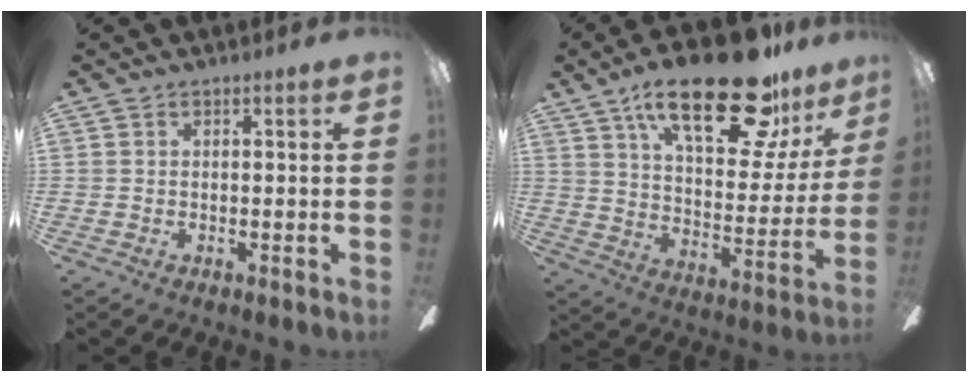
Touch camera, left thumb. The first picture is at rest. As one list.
[{"total": 27.3, "force": [17.8, 9.8, 18.2], "torque": [-0.273, -0.100, 0.287]}]